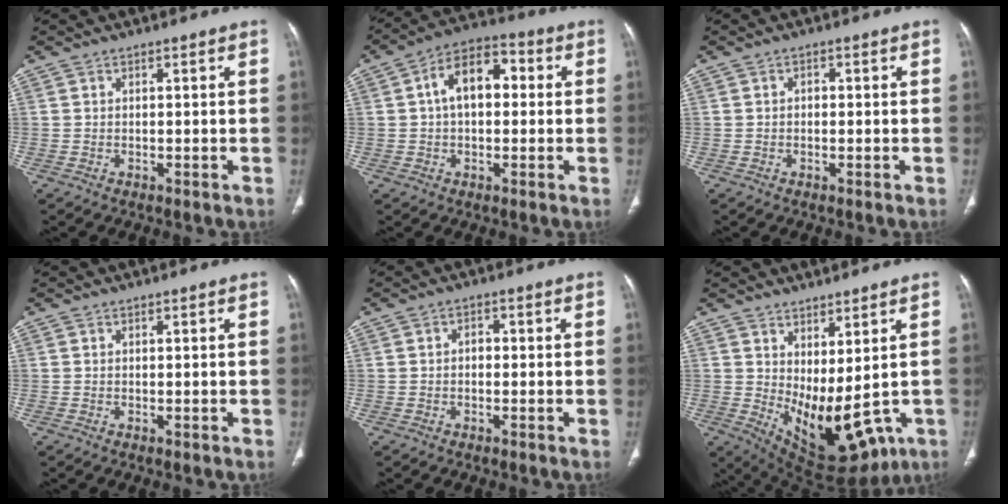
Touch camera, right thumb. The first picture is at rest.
{"total": 10.8, "force": [1.4, 6.7, 8.4], "torque": [-0.126, 0.033, 0.012]}
{"total": 1.0, "force": [0.0, 0.8, 0.6], "torque": [-0.009, 0.005, -0.003]}
{"total": 0.0}
{"total": 1.7, "force": [-0.2, 1.2, 1.2], "torque": [-0.013, 0.007, -0.005]}
{"total": 13.5, "force": [0.4, 6.5, 11.8], "torque": [-0.166, -0.025, 0.040]}